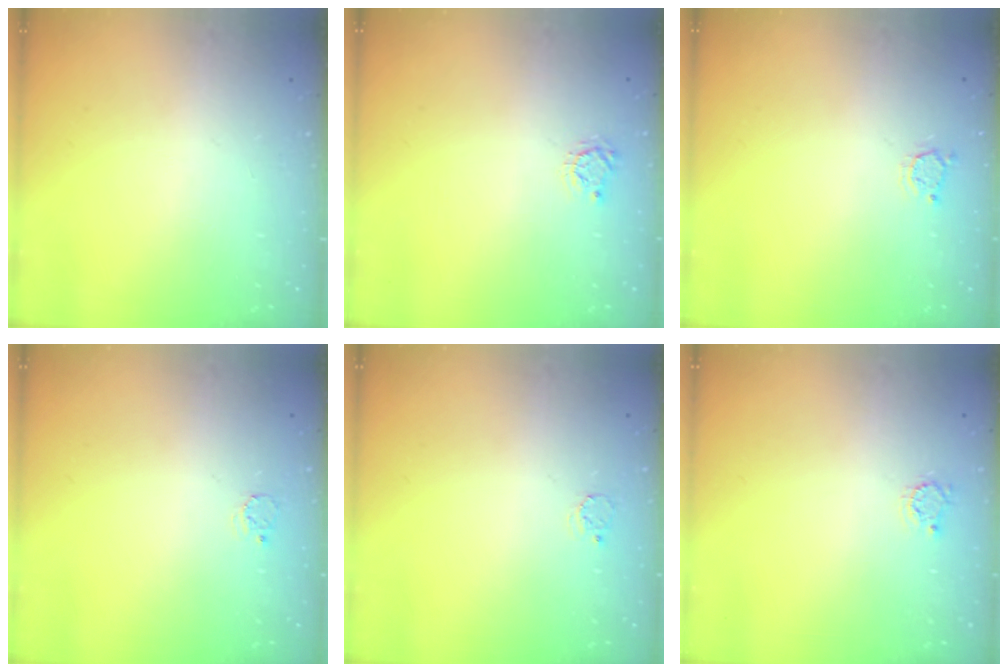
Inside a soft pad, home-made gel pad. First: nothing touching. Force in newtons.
{"total": 3.3, "press": 3.2, "slide": 0.4}
{"total": 2.5, "press": 2.5, "slide": 0.3}
{"total": 2.3, "press": 2.3, "slide": 0.2}
{"total": 2.3, "press": 2.3, "slide": 0.2}
{"total": 2.8, "press": 2.8, "slide": 0.4}